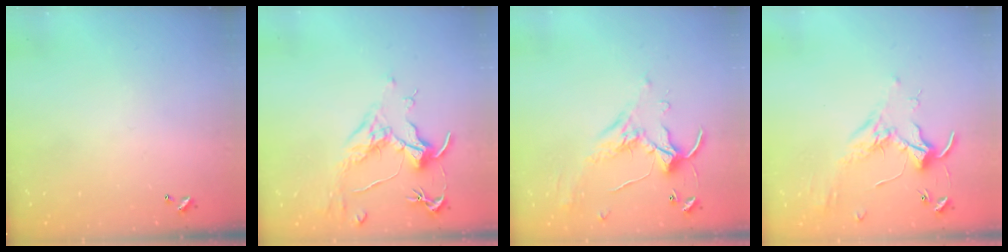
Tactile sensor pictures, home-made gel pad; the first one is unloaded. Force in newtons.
{"total": 1.7, "press": 1.5, "slide": 0.9}
{"total": 1.2, "press": 0.6, "slide": 1.1}
{"total": 1.7, "press": 1.6, "slide": 0.4}